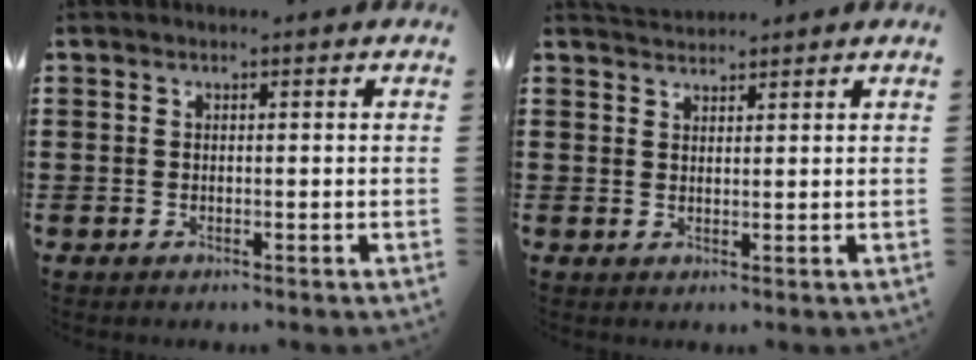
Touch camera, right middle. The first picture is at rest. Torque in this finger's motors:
{"motor_torque": [-0.07, -0.18, -0.07, -0.03]}